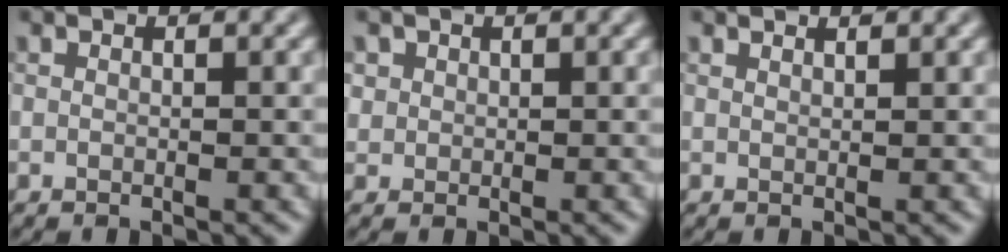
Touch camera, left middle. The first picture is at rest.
{"total": 1.3, "force": [0.5, 1.2, 0.2], "torque": [-0.001, -0.003, 0.023]}
{"total": 0.8, "force": [0.8, -0.1, 0.3], "torque": [-0.006, 0.000, 0.009]}